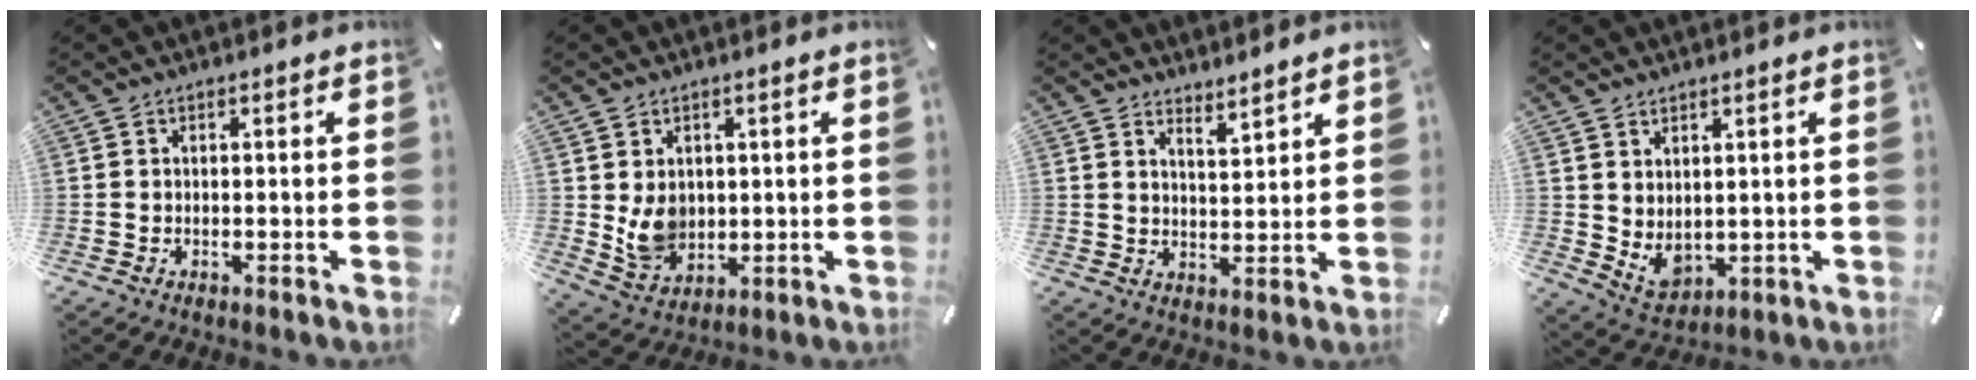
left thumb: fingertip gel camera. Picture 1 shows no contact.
{"total": 7.4, "force": [1.4, 6.4, 3.4], "torque": [-0.068, -0.015, 0.022]}
{"total": 3.8, "force": [3.8, 0.2, 0.2], "torque": [-0.004, -0.027, 0.070]}
{"total": 4.2, "force": [2.7, 2.9, 1.3], "torque": [-0.024, -0.026, 0.050]}